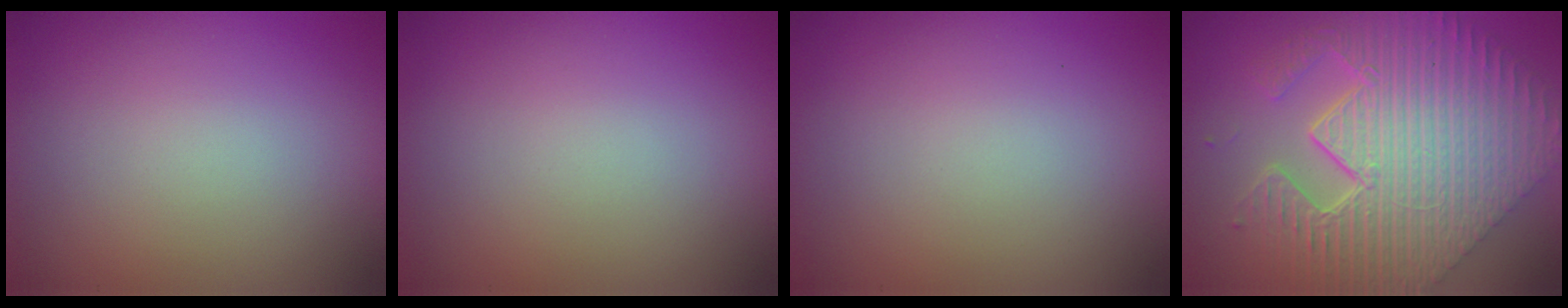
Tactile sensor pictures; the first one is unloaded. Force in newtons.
{"total": 0.0}
{"total": 0.0}
{"total": 11.5, "press": 7.7, "slide": 8.4}